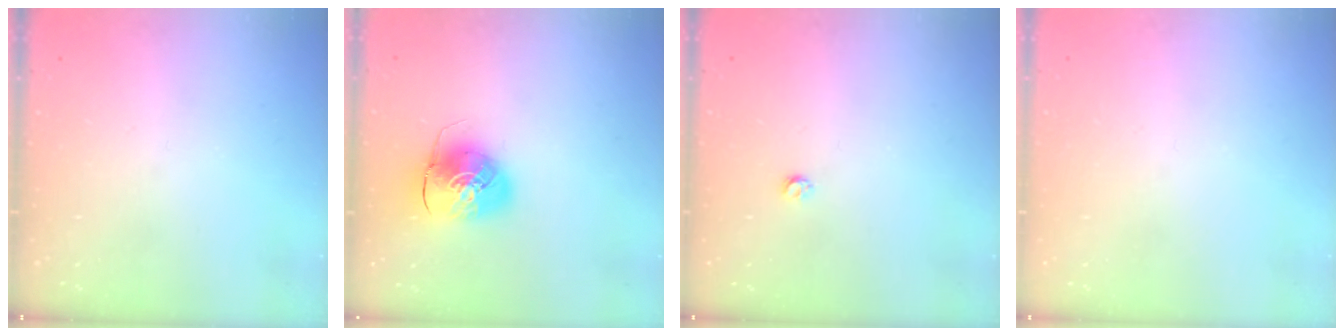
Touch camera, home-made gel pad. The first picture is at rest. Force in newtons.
{"total": 9.6, "press": 9.4, "slide": 1.7}
{"total": 2.9, "press": 2.8, "slide": 0.5}
{"total": 0.7, "press": 0.7, "slide": 0.1}